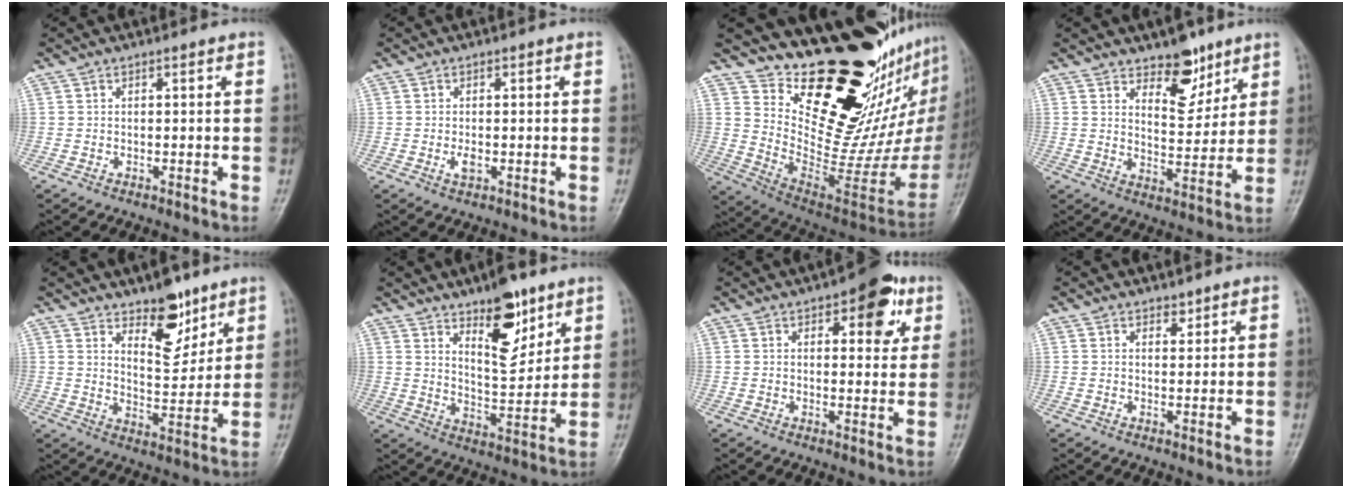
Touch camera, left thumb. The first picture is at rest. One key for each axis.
{"total": 1.9, "fx": -0.4, "fy": 1.1, "fz": 1.5, "tx": -0.027, "ty": -0.002, "tz": -0.009}
{"total": 28.8, "fx": 19.0, "fy": 11.0, "fz": 18.8, "tx": -0.220, "ty": -0.135, "tz": 0.305}
{"total": 8.4, "fx": 5.8, "fy": 4.1, "fz": 4.5, "tx": -0.037, "ty": -0.044, "tz": 0.093}
{"total": 9.5, "fx": 6.4, "fy": 4.3, "fz": 5.6, "tx": -0.055, "ty": -0.051, "tz": 0.105}
{"total": 12.3, "fx": 7.4, "fy": 4.9, "fz": 8.4, "tx": -0.102, "ty": -0.053, "tz": 0.124}
{"total": 9.4, "fx": 4.3, "fy": 4.4, "fz": 7.1, "tx": -0.054, "ty": -0.011, "tz": 0.049}
{"total": 1.5, "fx": 1.2, "fy": 0.8, "fz": 0.4, "tx": 0.006, "ty": -0.009, "tz": 0.017}